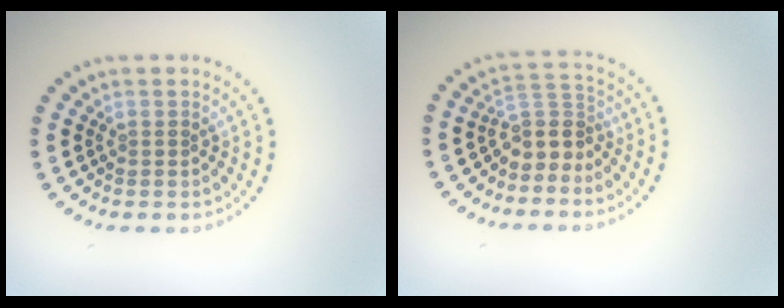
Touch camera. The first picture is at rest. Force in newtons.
{"total": 3.0, "press": 2.2, "slide": 2.0}